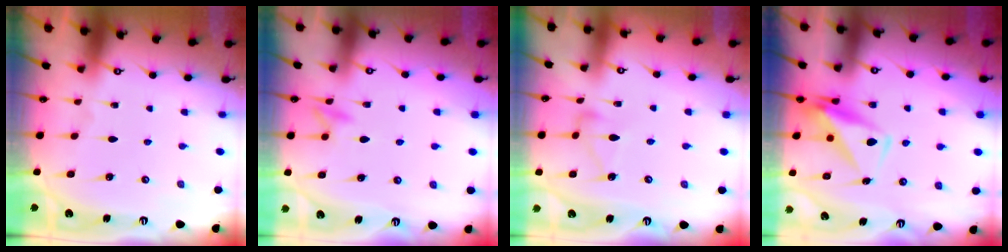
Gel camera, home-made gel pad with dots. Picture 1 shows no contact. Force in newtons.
{"total": 9.0, "press": 8.9, "slide": 1.0}
{"total": 7.6, "press": 7.6, "slide": 0.2}
{"total": 9.4, "press": 9.3, "slide": 1.5}